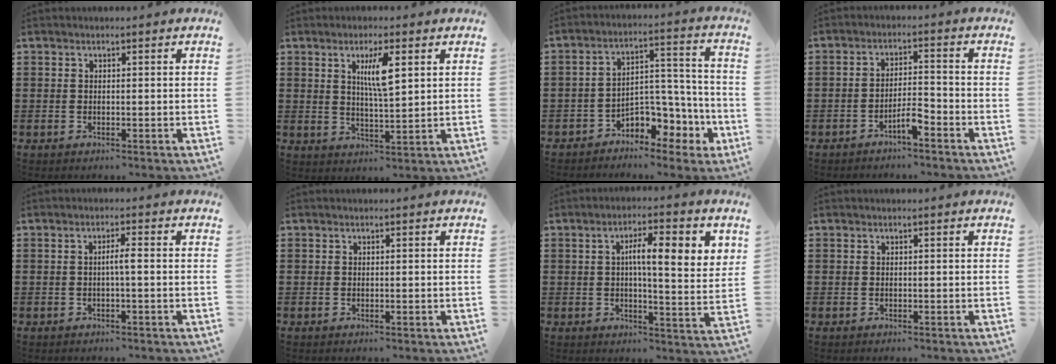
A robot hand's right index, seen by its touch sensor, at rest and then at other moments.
{"total": 5.4, "force": [2.1, 1.2, 4.8], "torque": [-0.094, 0.003, 0.031]}
{"total": 5.7, "force": [-3.1, 4.2, 2.3], "torque": [-0.040, 0.004, -0.060]}
{"total": 4.0, "force": [-2.8, 0.9, 2.8], "torque": [-0.056, 0.006, -0.055]}
{"total": 2.1, "force": [-0.3, 0.1, 2.1], "torque": [-0.041, 0.001, -0.007]}
{"total": 0.0}
{"total": 7.7, "force": [2.0, 1.6, 7.2], "torque": [-0.134, 0.001, 0.029]}
{"total": 0.0}